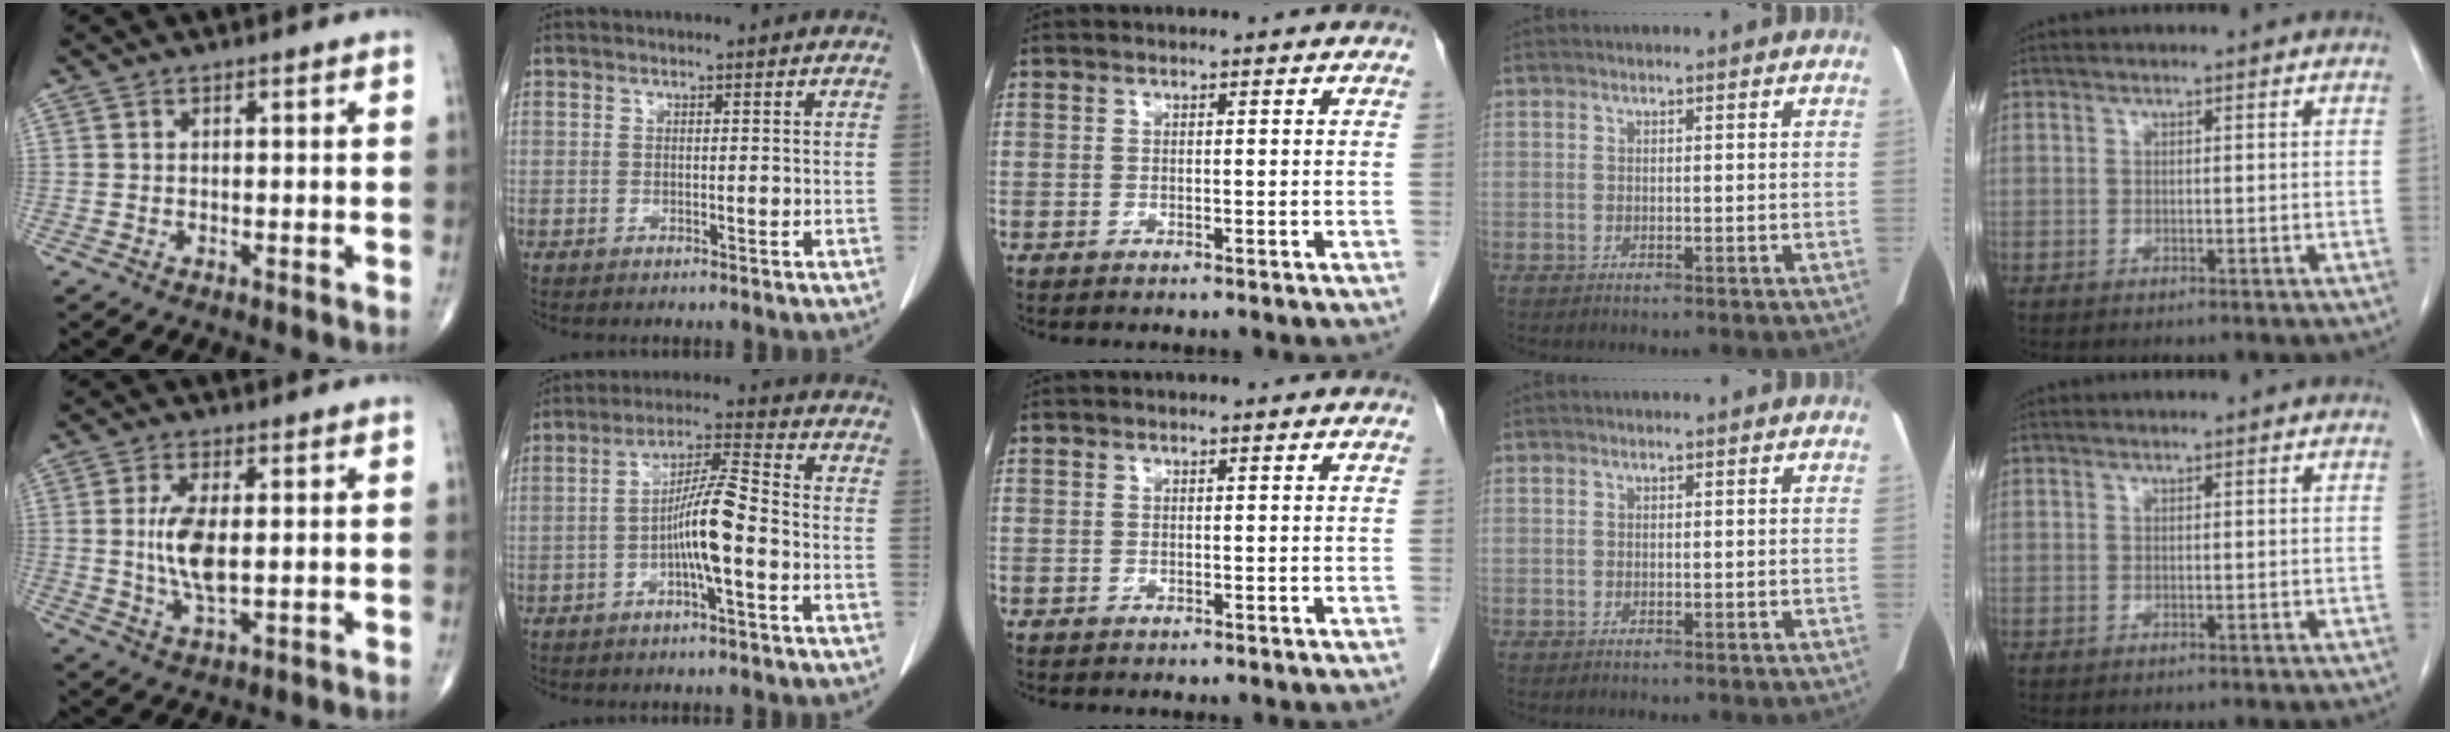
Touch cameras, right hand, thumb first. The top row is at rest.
{"thumb": {"total": 8.2, "force": [0.5, 3.3, 7.4], "torque": [-0.153, -0.013, 0.012]}, "index": {"total": 8.3, "force": [-2.3, 0.6, 7.9], "torque": [-0.150, 0.015, -0.043]}}